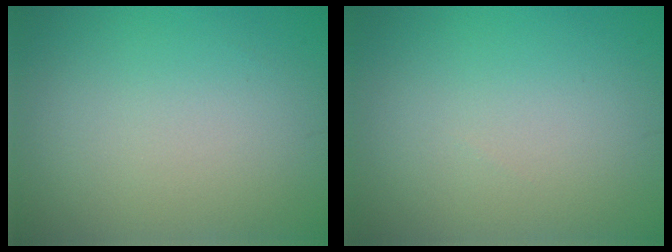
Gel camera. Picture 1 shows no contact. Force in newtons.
{"total": 0.0}